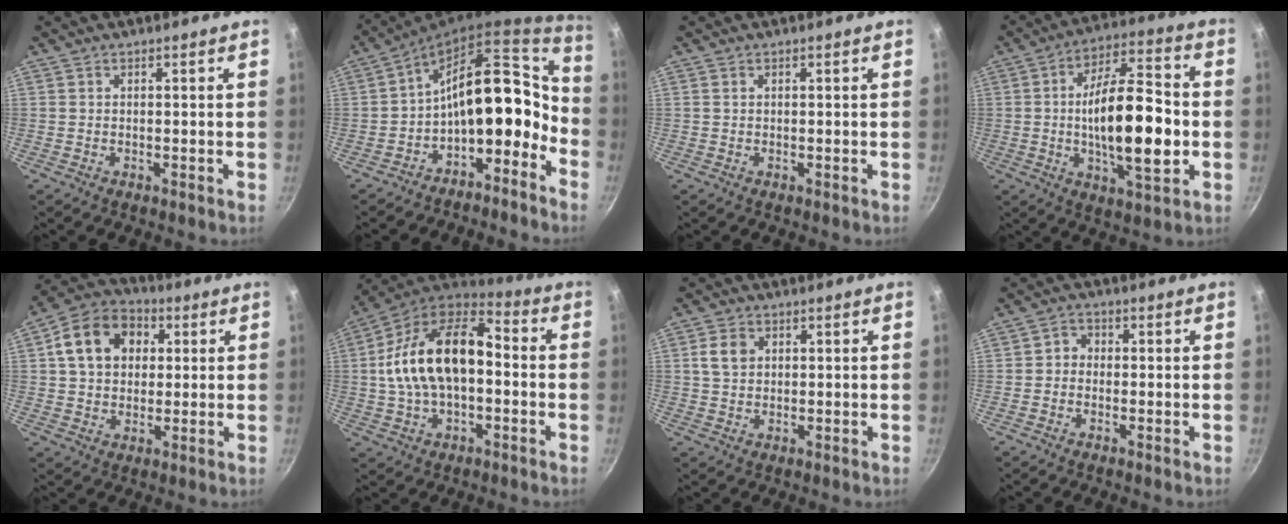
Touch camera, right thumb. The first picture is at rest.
{"total": 14.0, "force": [-5.6, 8.1, 10.0], "torque": [-0.092, 0.091, -0.087]}
{"total": 0.0}
{"total": 19.2, "force": [-1.8, 7.6, 17.6], "torque": [-0.268, 0.026, -0.030]}
{"total": 13.3, "force": [3.1, 10.3, 7.8], "torque": [-0.107, 0.021, 0.037]}
{"total": 20.2, "force": [-0.4, 11.7, 16.5], "torque": [-0.284, 0.044, -0.020]}
{"total": 4.4, "force": [1.2, 3.4, 2.6], "torque": [-0.037, 0.003, 0.020]}
{"total": 2.4, "force": [-0.6, 2.1, 1.0], "torque": [-0.008, 0.012, -0.019]}